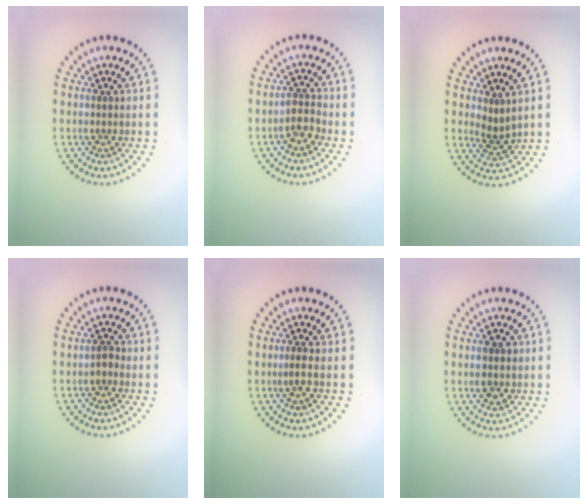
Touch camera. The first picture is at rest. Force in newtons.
{"total": 2.0, "press": 1.6, "slide": 1.1}
{"total": 1.7, "press": 1.1, "slide": 1.3}
{"total": 0.9, "press": 0.9, "slide": 0.2}
{"total": 1.0, "press": 0.8, "slide": 0.6}
{"total": 2.0, "press": 2.0, "slide": 0.1}